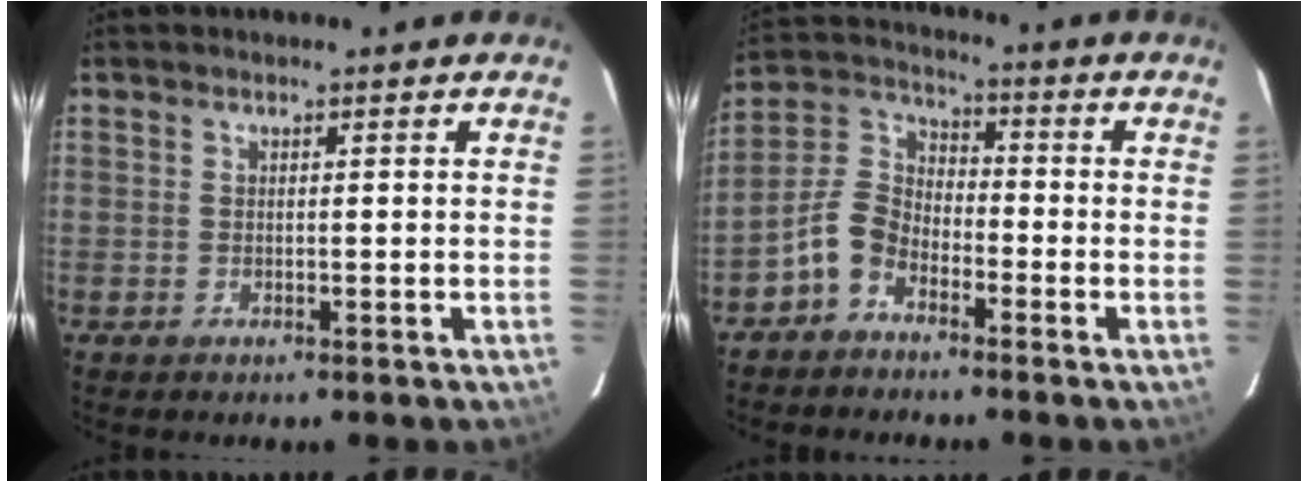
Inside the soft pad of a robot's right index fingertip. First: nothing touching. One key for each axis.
{"total": 7.1, "fx": -4.6, "fy": 4.2, "fz": 3.4, "tx": -0.077, "ty": 0.022, "tz": -0.100}